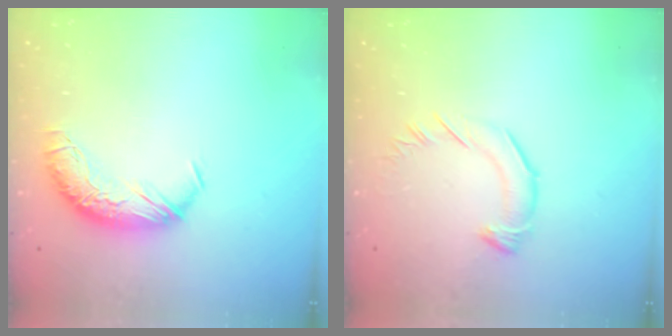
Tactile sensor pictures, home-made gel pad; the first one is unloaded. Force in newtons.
{"total": 3.0, "press": 3.0, "slide": 0.2}